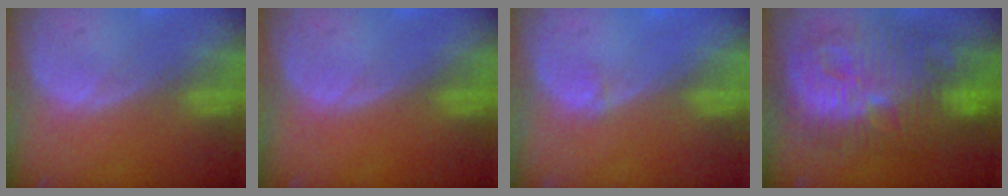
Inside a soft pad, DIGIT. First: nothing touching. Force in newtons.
{"total": 0.0}
{"total": 0.5, "press": 0.5, "slide": 0.2}
{"total": 13.1, "press": 13.1, "slide": 1.3}